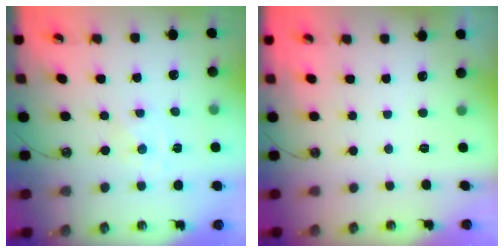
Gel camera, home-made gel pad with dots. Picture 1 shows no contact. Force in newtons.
{"total": 0.0}